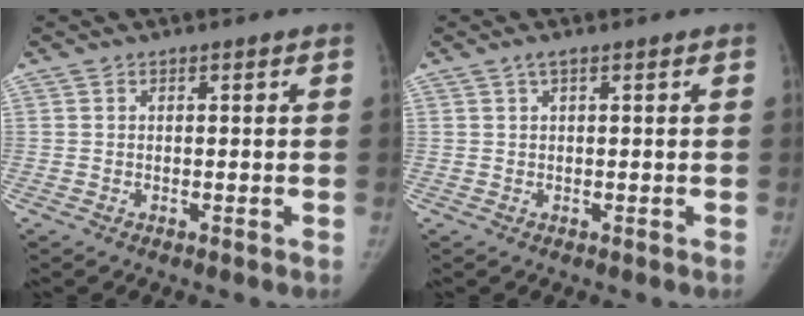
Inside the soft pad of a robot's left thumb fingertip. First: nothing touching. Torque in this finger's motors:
{"motor_torque": [-0.02, -0.05, 0.32, -0.24, 0.03]}